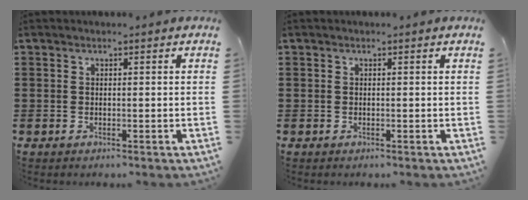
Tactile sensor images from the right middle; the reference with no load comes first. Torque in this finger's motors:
{"motor_torque": [-0.15, -0.05, -0.01, -0.01]}